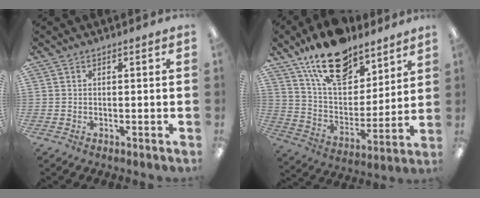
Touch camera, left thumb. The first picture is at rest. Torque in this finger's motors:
{"motor_torque": [1.04, 0.31, 1.47, -1.32, 0.14]}